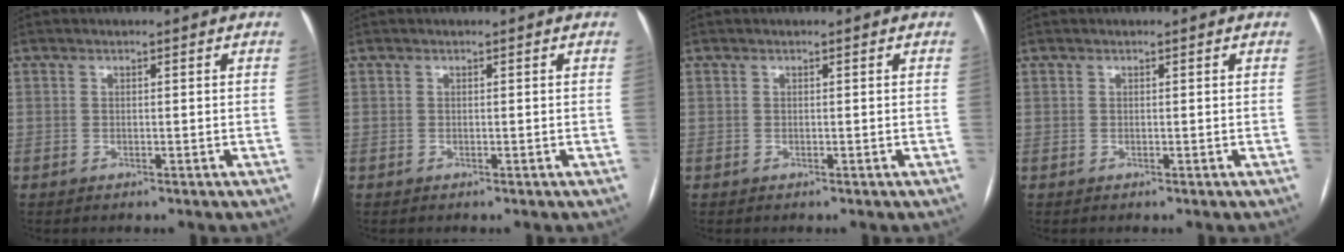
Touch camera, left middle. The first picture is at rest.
{"total": 0.0}
{"total": 0.0}
{"total": 0.0}